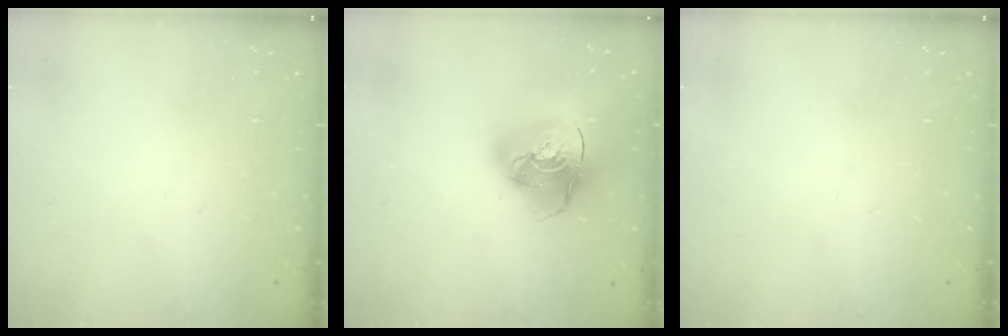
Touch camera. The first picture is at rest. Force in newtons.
{"total": 16.9, "press": 16.8, "slide": 2.0}
{"total": 0.0}